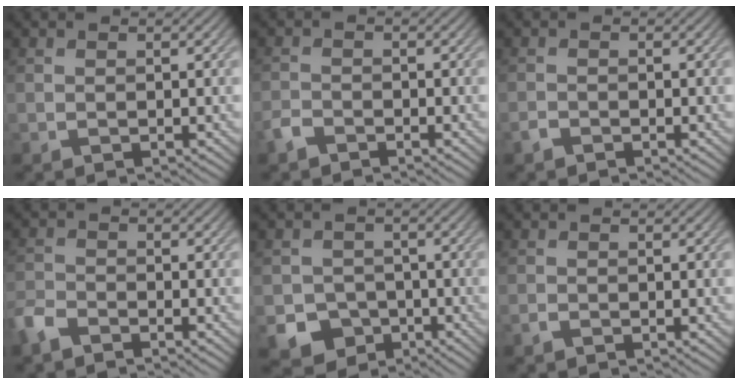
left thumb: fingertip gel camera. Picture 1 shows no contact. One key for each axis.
{"total": 1.9, "fx": -1.6, "fy": 0.6, "fz": 0.7, "tx": -0.016, "ty": 0.000, "tz": -0.038}
{"total": 1.0, "fx": -0.9, "fy": 0.3, "fz": 0.4, "tx": -0.008, "ty": 0.000, "tz": -0.020}
{"total": 3.6, "fx": -2.9, "fy": 1.2, "fz": 1.6, "tx": -0.037, "ty": -0.006, "tz": -0.073}
{"total": 5.9, "fx": -3.0, "fy": 4.8, "fz": 1.7, "tx": -0.026, "ty": -0.009, "tz": -0.058}
{"total": 0.7, "fx": -0.6, "fy": 0.2, "fz": 0.3, "tx": -0.006, "ty": 0.000, "tz": -0.011}